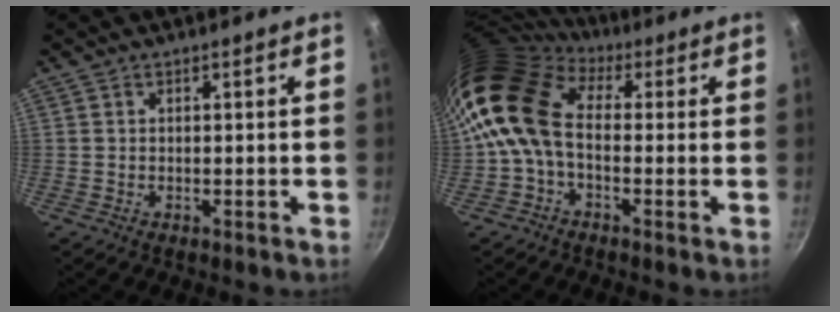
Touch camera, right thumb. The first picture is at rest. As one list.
[{"total": 12.3, "force": [0.1, 8.4, 9.1], "torque": [-0.162, 0.029, -0.022]}]